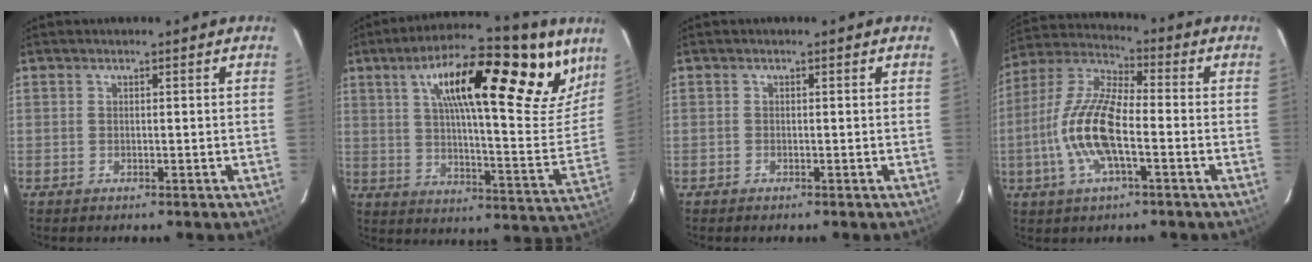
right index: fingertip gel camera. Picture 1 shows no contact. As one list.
[{"total": 27.2, "force": [15.2, 7.9, 21.1], "torque": [-0.303, 0.012, 0.234]}, {"total": 0.6, "force": [-0.4, 0.4, -0.1], "torque": [0.000, 0.002, -0.010]}, {"total": 14.1, "force": [-3.6, 4.6, 12.8], "torque": [-0.268, 0.000, -0.077]}]